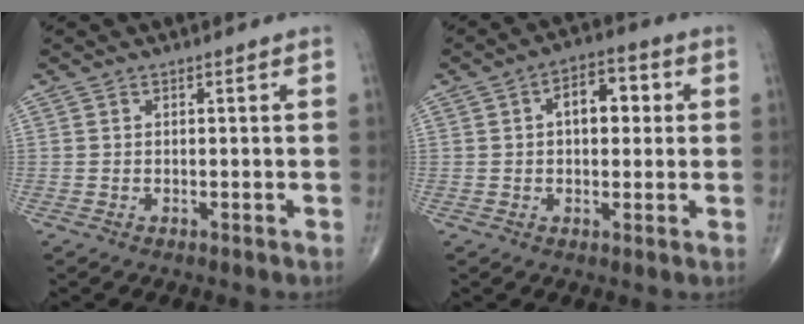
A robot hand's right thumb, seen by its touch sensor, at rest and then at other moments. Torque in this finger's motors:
{"motor_torque": [0.19, 1.65, 0.84, 0.14, 0.01]}